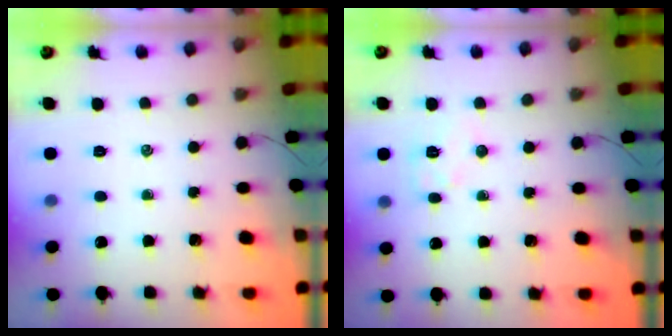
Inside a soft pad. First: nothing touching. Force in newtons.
{"total": 6.5, "press": 6.4, "slide": 0.8}